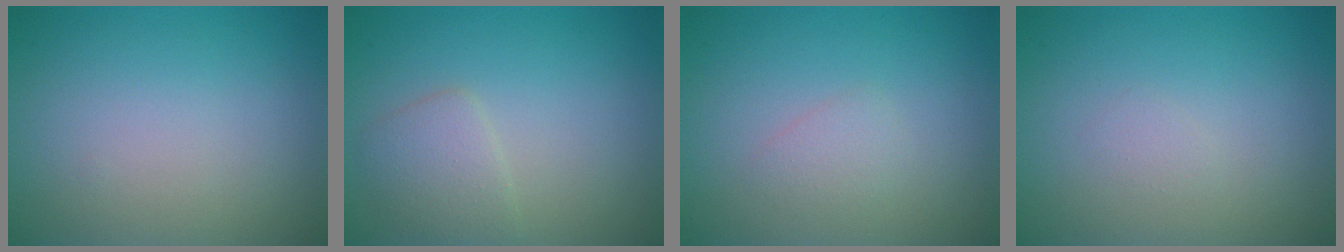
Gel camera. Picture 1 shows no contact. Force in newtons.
{"total": 2.3, "press": 2.3, "slide": 0.0}
{"total": 1.1, "press": 1.1, "slide": 0.0}
{"total": 0.6, "press": 0.6, "slide": 0.0}